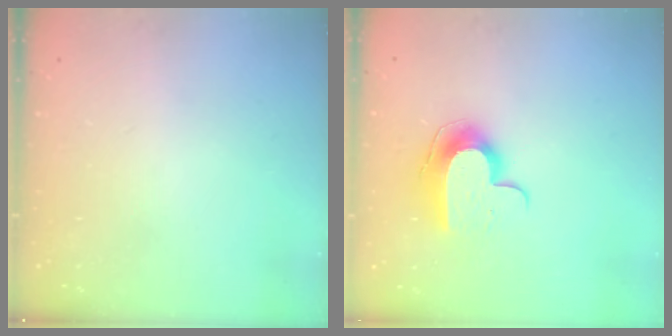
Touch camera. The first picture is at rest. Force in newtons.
{"total": 11.5, "press": 11.4, "slide": 0.9}